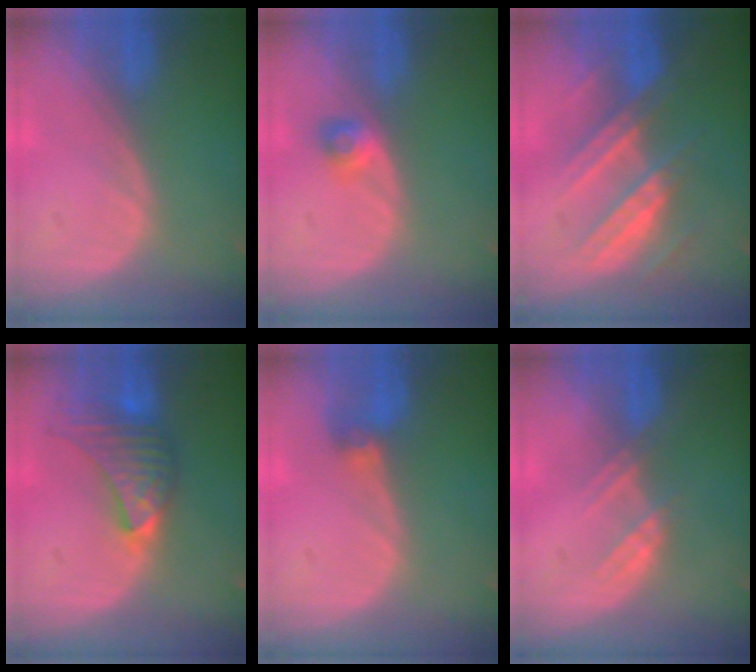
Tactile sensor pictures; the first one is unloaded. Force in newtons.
{"total": 2.6, "press": 2.3, "slide": 1.2}
{"total": 7.3, "press": 7.3, "slide": 1.0}
{"total": 7.4, "press": 7.4, "slide": 0.5}
{"total": 2.8, "press": 2.6, "slide": 1.1}
{"total": 3.0, "press": 2.9, "slide": 0.7}